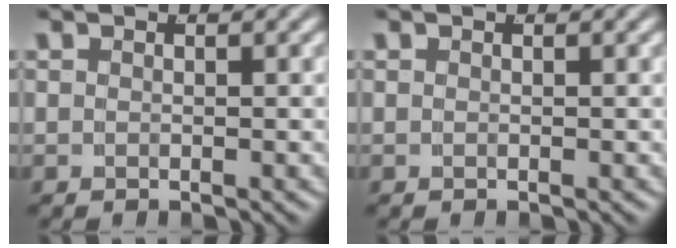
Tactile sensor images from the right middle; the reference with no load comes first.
{"total": 0.0}